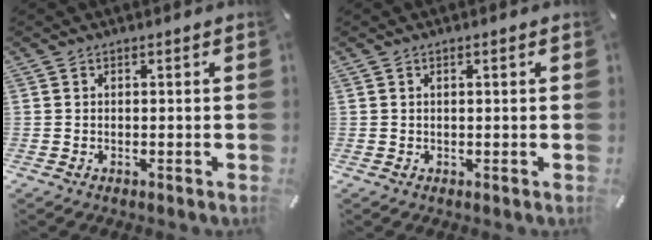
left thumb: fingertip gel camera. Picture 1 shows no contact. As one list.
[{"total": 0.6, "force": [0.2, 0.0, 0.5], "torque": [-0.008, 0.000, 0.004]}]